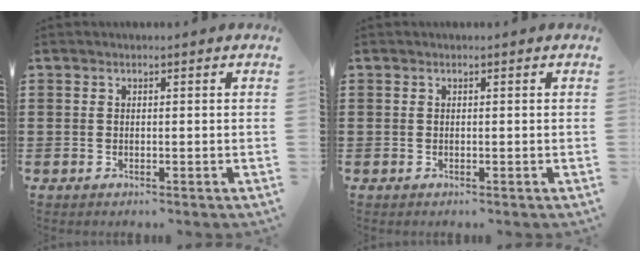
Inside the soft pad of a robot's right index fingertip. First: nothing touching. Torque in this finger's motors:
{"motor_torque": [1.28, 0.85, 0.01, 0.00]}